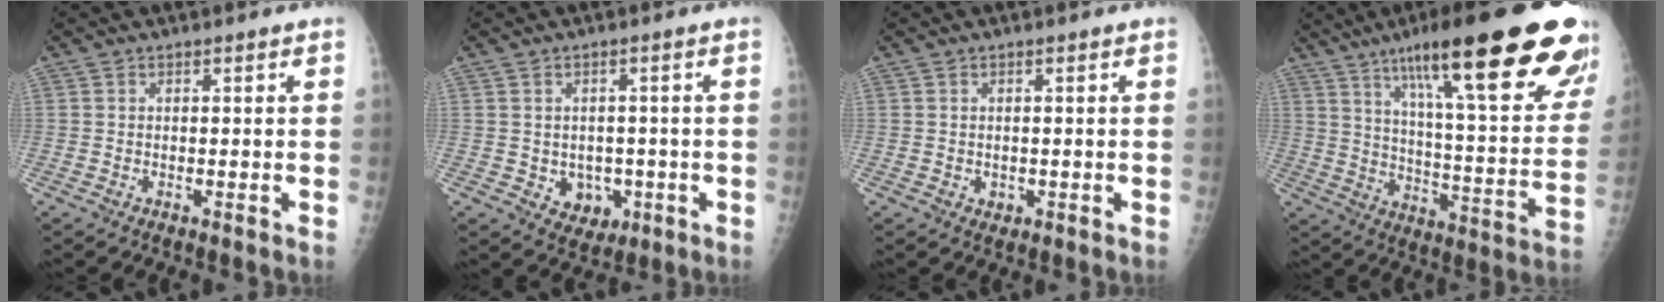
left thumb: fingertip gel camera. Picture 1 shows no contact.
{"total": 5.4, "force": [-1.2, 4.6, 2.7], "torque": [-0.012, 0.004, -0.004]}
{"total": 1.2, "force": [-0.2, 1.0, 0.5], "torque": [-0.007, 0.000, 0.003]}
{"total": 32.5, "force": [19.2, 5.9, 25.5], "torque": [-0.310, -0.037, 0.287]}